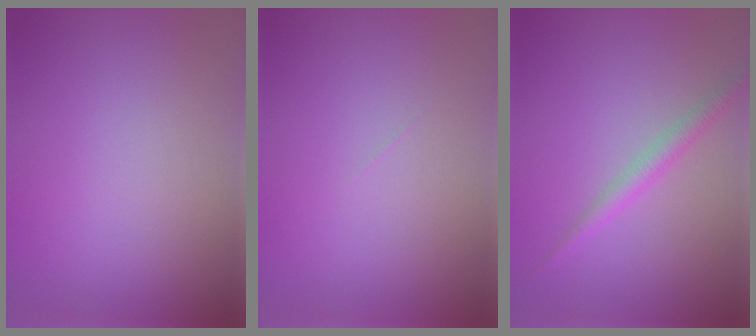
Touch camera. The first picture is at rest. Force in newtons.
{"total": 0.0}
{"total": 1.9, "press": 1.9, "slide": 0.1}